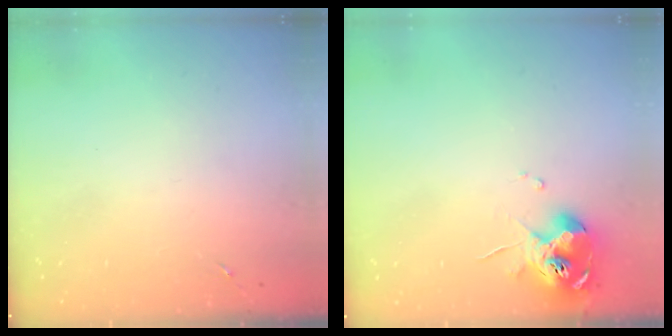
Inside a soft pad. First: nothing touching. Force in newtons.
{"total": 10.5, "press": 10.4, "slide": 1.3}